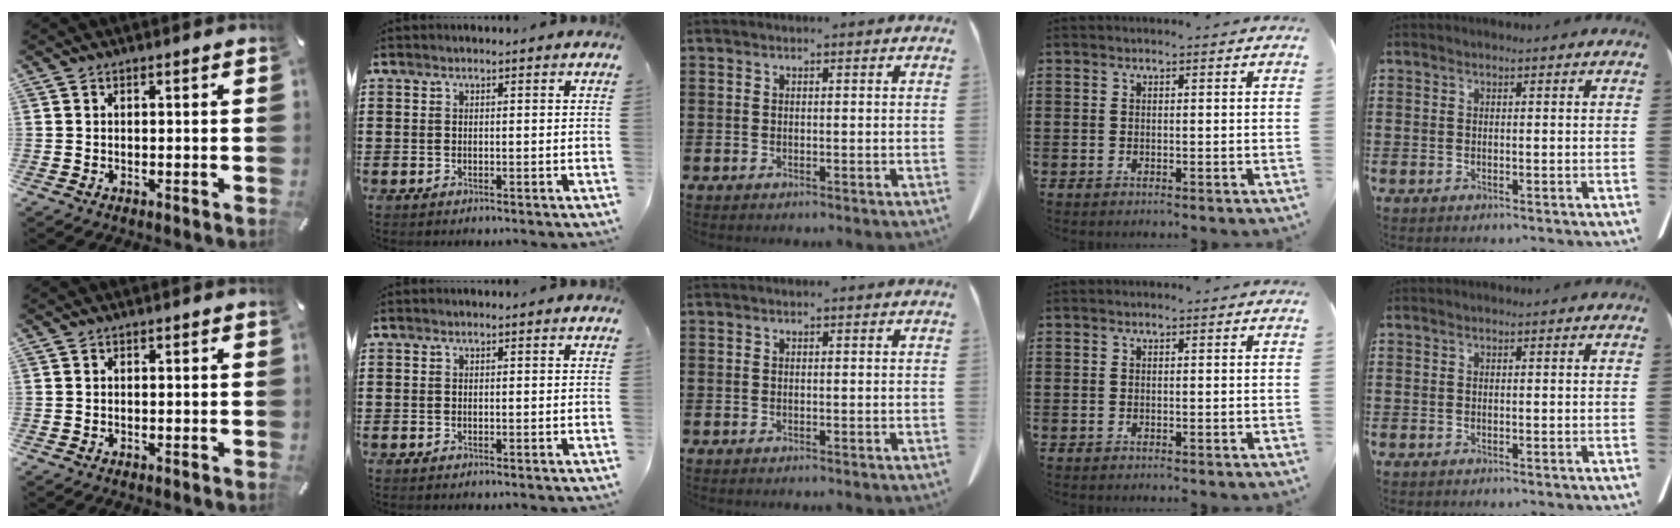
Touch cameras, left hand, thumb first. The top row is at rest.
{}